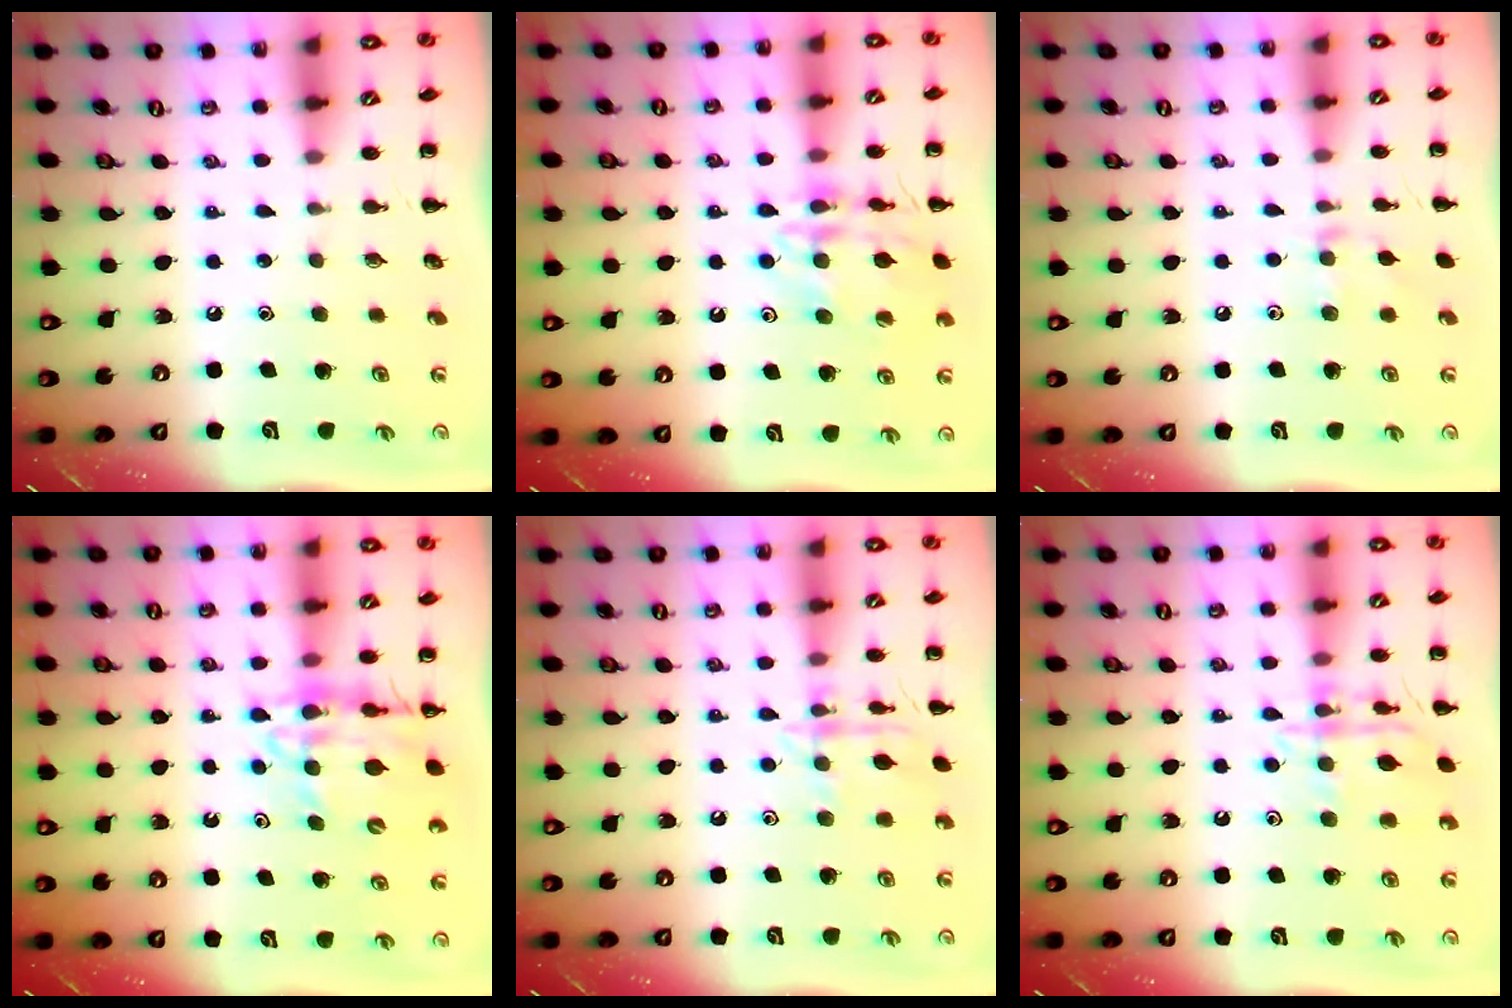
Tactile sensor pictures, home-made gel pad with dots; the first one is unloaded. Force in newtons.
{"total": 14.5, "press": 14.4, "slide": 1.4}
{"total": 7.4, "press": 7.1, "slide": 2.0}
{"total": 12.3, "press": 11.8, "slide": 3.5}
{"total": 11.2, "press": 11.2, "slide": 0.6}
{"total": 13.3, "press": 13.2, "slide": 0.9}